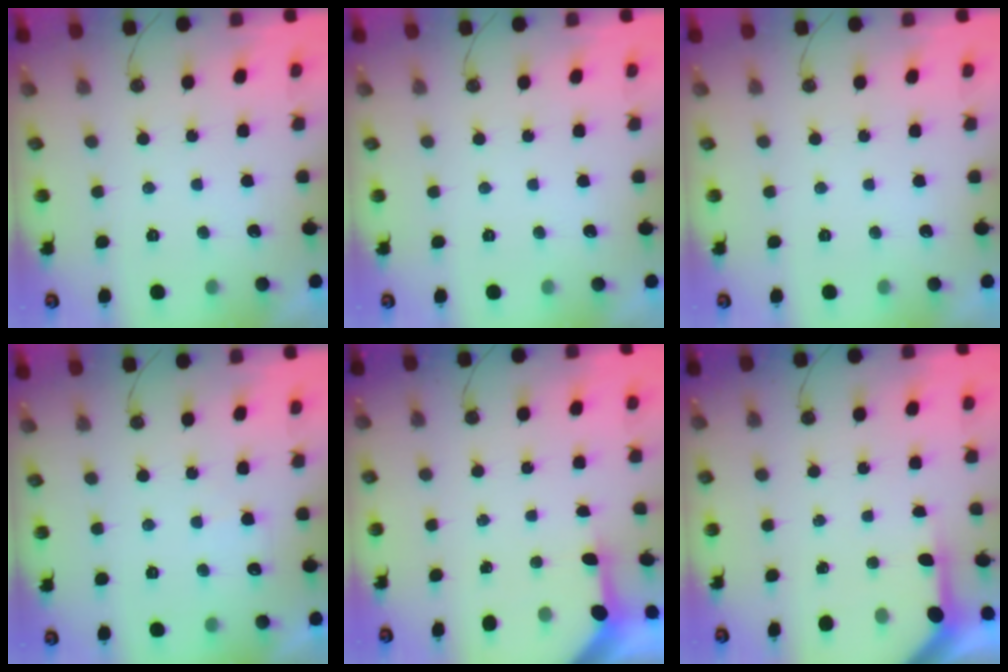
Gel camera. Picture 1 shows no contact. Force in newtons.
{"total": 0.0}
{"total": 0.0}
{"total": 4.0, "press": 4.0, "slide": 0.8}
{"total": 3.0, "press": 3.0, "slide": 0.2}
{"total": 4.0, "press": 4.0, "slide": 0.3}